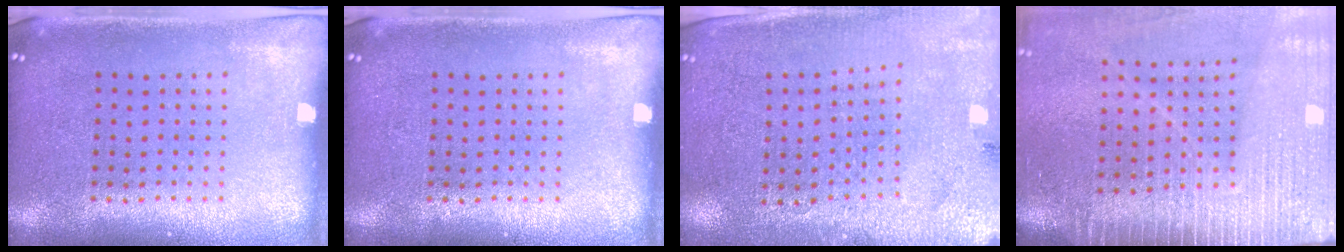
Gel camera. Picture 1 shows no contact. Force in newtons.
{"total": 0.0}
{"total": 2.8, "press": 2.8, "slide": 0.5}
{"total": 4.0, "press": 3.4, "slide": 2.1}